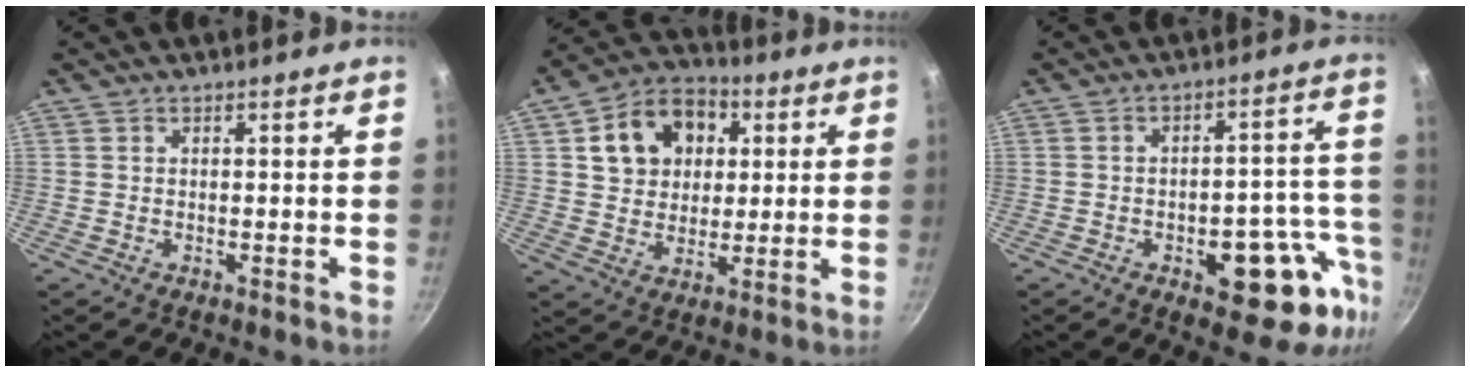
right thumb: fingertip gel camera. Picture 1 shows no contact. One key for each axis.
{"total": 13.8, "fx": 3.9, "fy": 10.9, "fz": 7.4, "tx": -0.098, "ty": 0.015, "tz": 0.059}
{"total": 15.4, "fx": -6.5, "fy": 7.2, "fz": 12.0, "tx": -0.091, "ty": 0.042, "tz": -0.082}